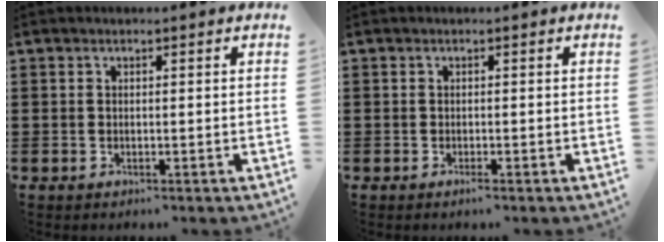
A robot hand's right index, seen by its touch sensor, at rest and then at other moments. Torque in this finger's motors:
{"motor_torque": [0.48, 0.72, -0.52, -0.13]}